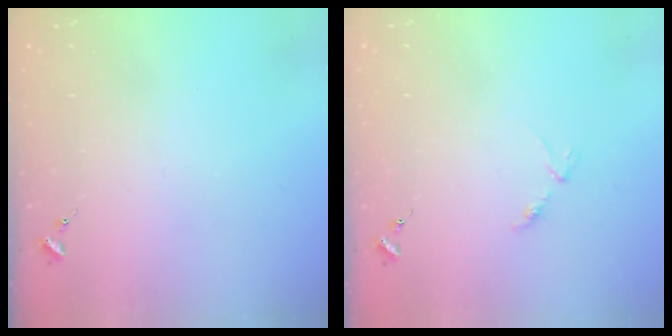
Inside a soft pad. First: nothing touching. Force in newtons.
{"total": 2.8, "press": 2.8, "slide": 0.5}